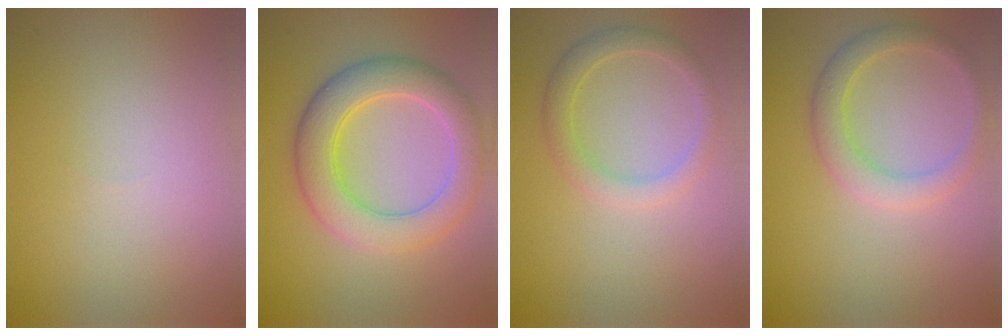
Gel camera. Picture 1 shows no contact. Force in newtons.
{"total": 6.1, "press": 6.1, "slide": 0.4}
{"total": 2.4, "press": 2.4, "slide": 0.1}
{"total": 2.9, "press": 2.9, "slide": 0.1}